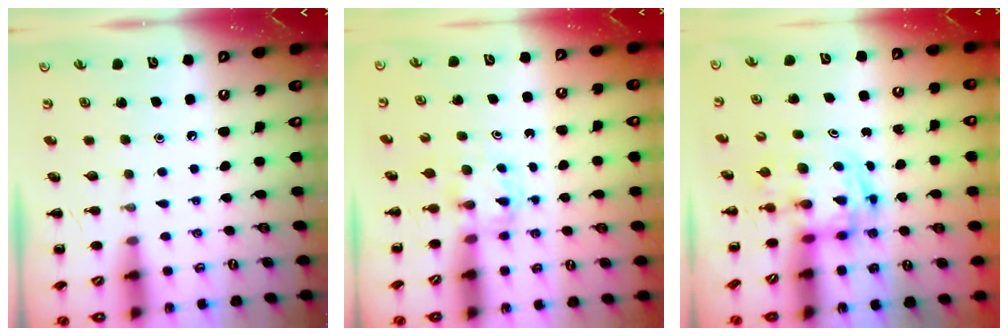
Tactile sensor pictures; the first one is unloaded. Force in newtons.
{"total": 2.6, "press": 2.4, "slide": 1.1}
{"total": 2.9, "press": 2.9, "slide": 0.5}